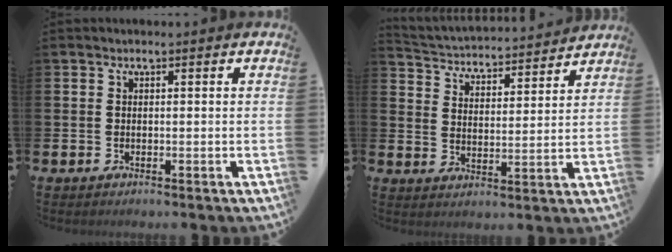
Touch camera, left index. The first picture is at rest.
{"total": 3.9, "force": [3.8, 0.9, 0.1], "torque": [-0.026, -0.040, 0.058]}